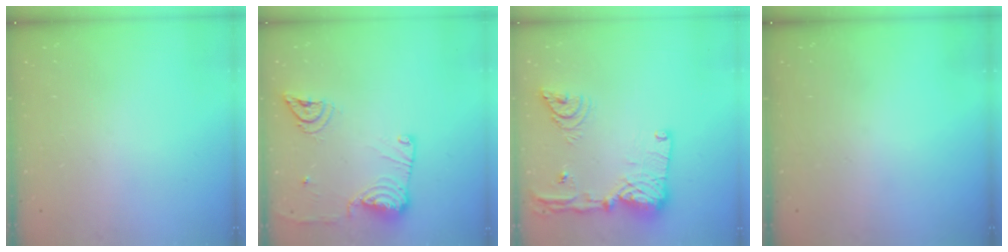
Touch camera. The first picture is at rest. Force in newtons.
{"total": 13.5, "press": 13.4, "slide": 1.7}
{"total": 20.1, "press": 19.9, "slide": 3.0}
{"total": 0.0}